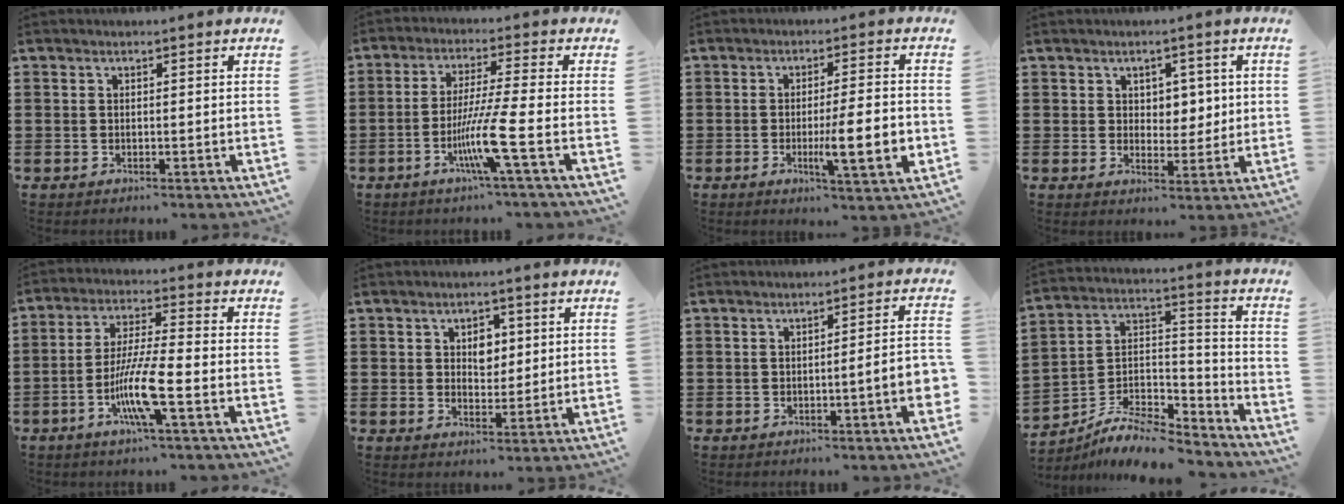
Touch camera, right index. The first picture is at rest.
{"total": 8.9, "force": [-3.5, -0.7, 8.1], "torque": [-0.163, -0.022, -0.069]}
{"total": 9.5, "force": [-2.0, 1.6, 9.1], "torque": [-0.130, -0.009, -0.032]}
{"total": 3.3, "force": [1.5, 2.5, 1.5], "torque": [-0.023, 0.006, 0.021]}
{"total": 9.5, "force": [-3.7, 1.0, 8.7], "torque": [-0.182, -0.016, -0.073]}
{"total": 3.7, "force": [1.2, 2.6, 2.3], "torque": [-0.037, 0.007, 0.016]}
{"total": 4.9, "force": [-1.6, 0.1, 4.6], "torque": [-0.074, -0.008, -0.025]}
{"total": 8.2, "force": [-7.1, 2.8, 3.1], "torque": [-0.061, 0.017, -0.139]}